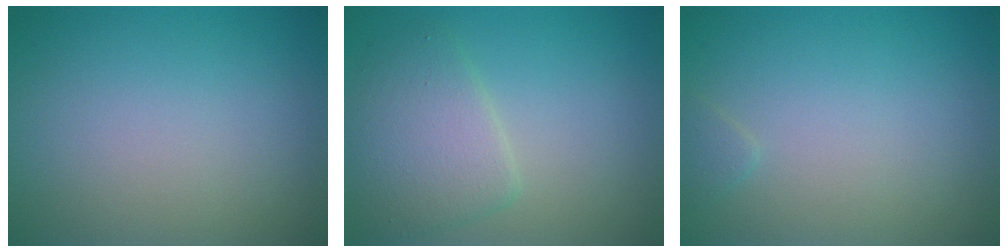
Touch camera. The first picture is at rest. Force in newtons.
{"total": 4.1, "press": 4.1, "slide": 0.1}
{"total": 0.7, "press": 0.7, "slide": 0.0}